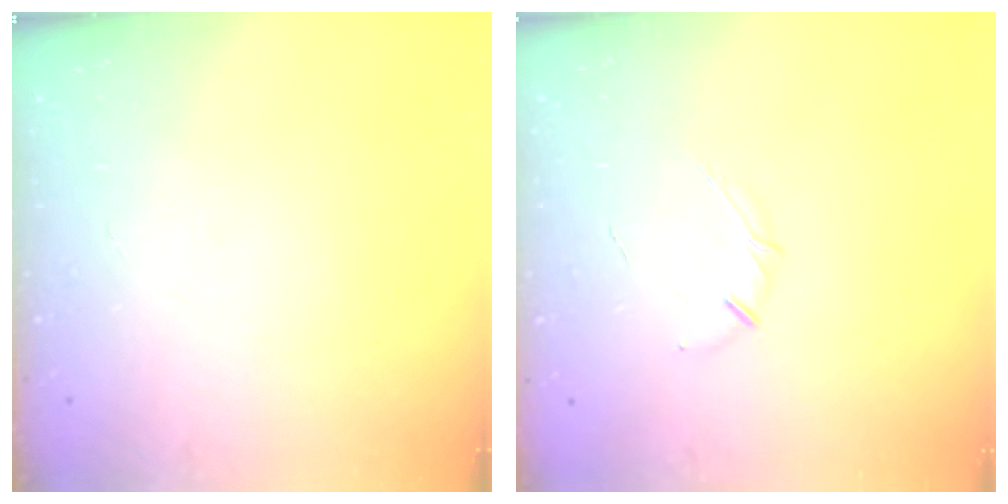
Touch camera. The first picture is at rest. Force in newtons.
{"total": 3.3, "press": 3.2, "slide": 0.6}